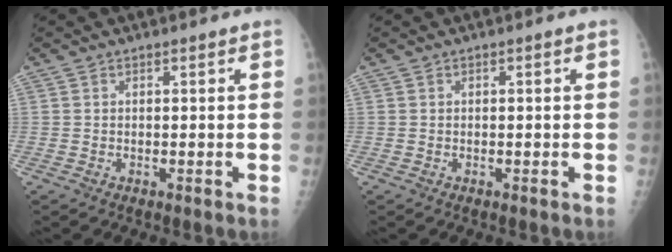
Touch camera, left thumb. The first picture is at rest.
{"total": 0.0}